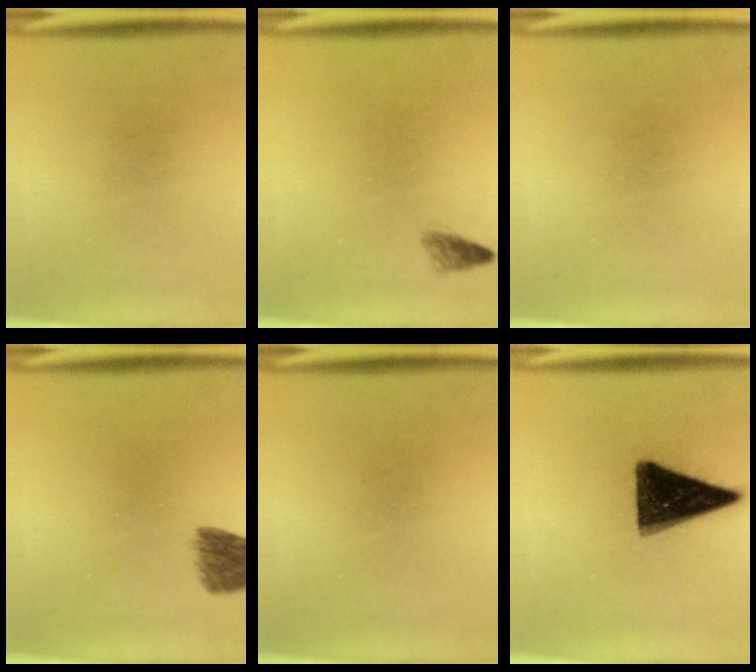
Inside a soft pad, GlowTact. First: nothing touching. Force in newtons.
{"total": 1.1}
{"total": 0.0}
{"total": 4.7}
{"total": 0.0}
{"total": 15.0}